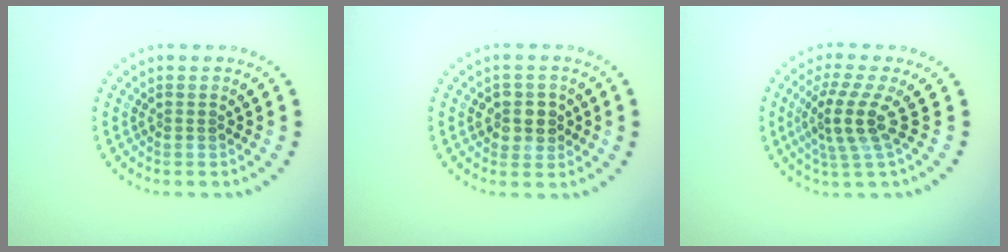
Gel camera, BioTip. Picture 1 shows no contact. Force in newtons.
{"total": 2.6, "press": 2.4, "slide": 1.0}
{"total": 3.7, "press": 2.8, "slide": 2.4}